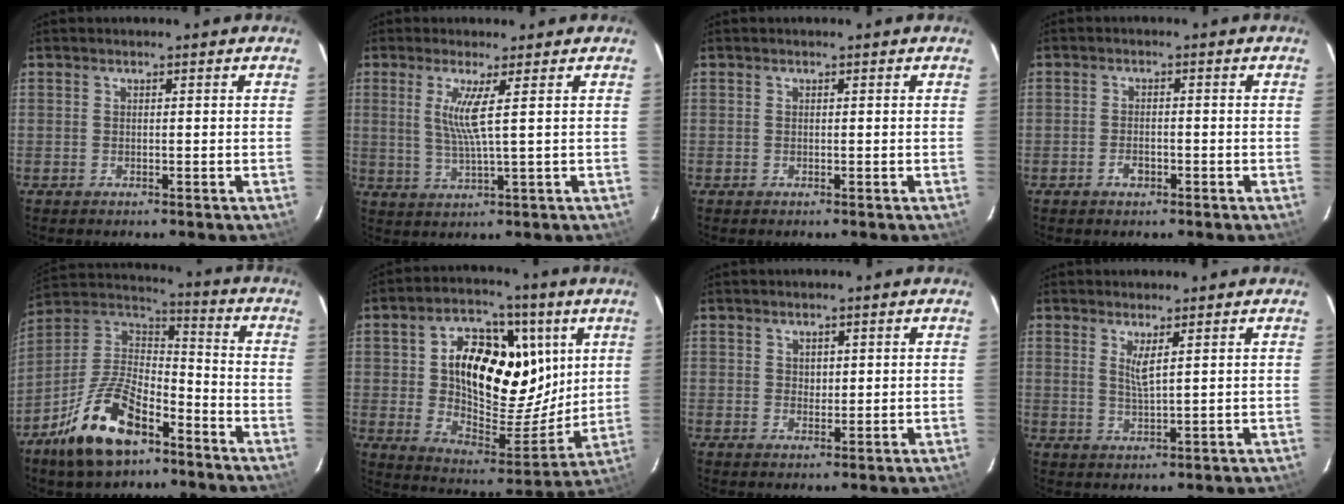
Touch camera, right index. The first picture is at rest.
{"total": 5.0, "force": [1.6, -0.7, 4.7], "torque": [-0.089, -0.012, 0.031]}
{"total": 0.0}
{"total": 2.3, "force": [-1.2, 1.4, 1.4], "torque": [-0.029, 0.001, -0.022]}
{"total": 17.7, "force": [-10.6, 8.1, 11.6], "torque": [-0.246, 0.002, -0.193]}
{"total": 21.2, "force": [6.1, 13.1, 15.5], "torque": [-0.272, 0.009, 0.107]}
{"total": 1.7, "force": [0.8, 1.4, 0.6], "torque": [-0.006, 0.004, 0.015]}
{"total": 3.1, "force": [1.6, 0.2, 2.6], "torque": [-0.051, -0.009, 0.027]}